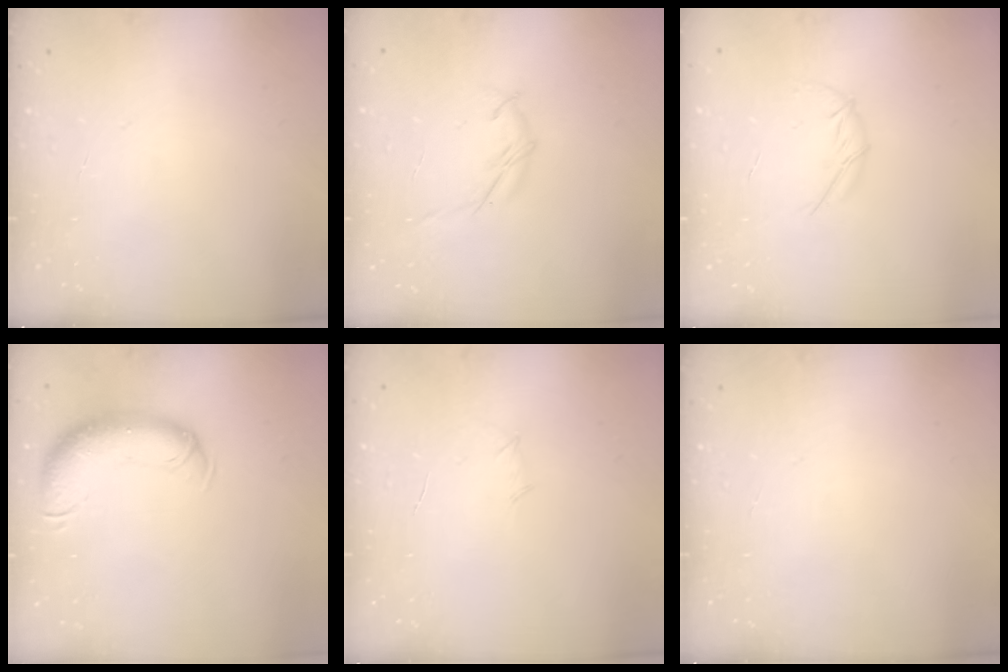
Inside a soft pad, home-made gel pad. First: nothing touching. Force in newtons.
{"total": 4.7, "press": 4.5, "slide": 1.1}
{"total": 5.7, "press": 5.7, "slide": 0.9}
{"total": 12.5, "press": 12.2, "slide": 3.0}
{"total": 3.2, "press": 3.1, "slide": 0.8}
{"total": 0.0}